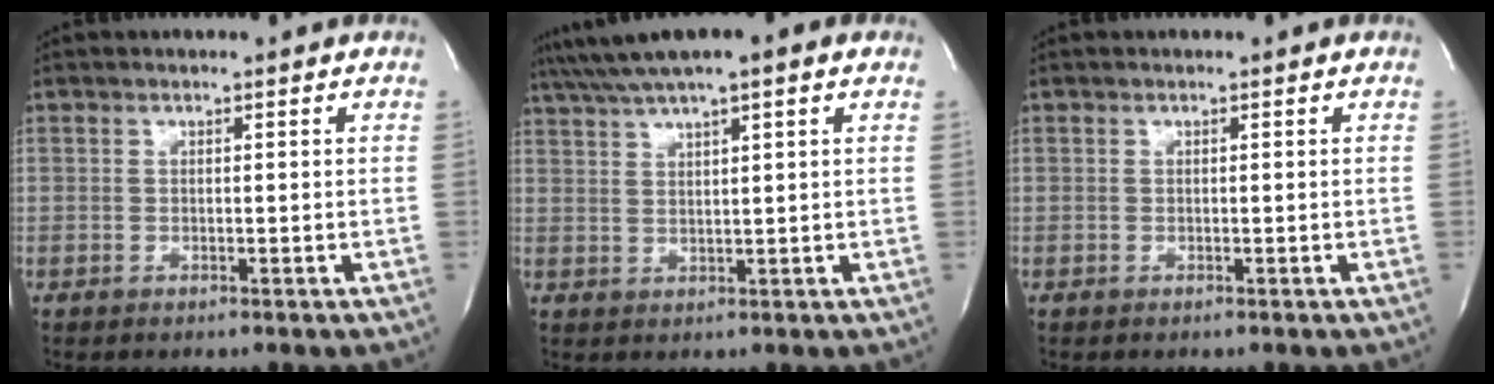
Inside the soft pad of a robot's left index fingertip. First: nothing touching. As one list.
[{"total": 9.0, "force": [6.5, 0.5, 6.2], "torque": [-0.112, 0.042, 0.101]}, {"total": 0.0}]